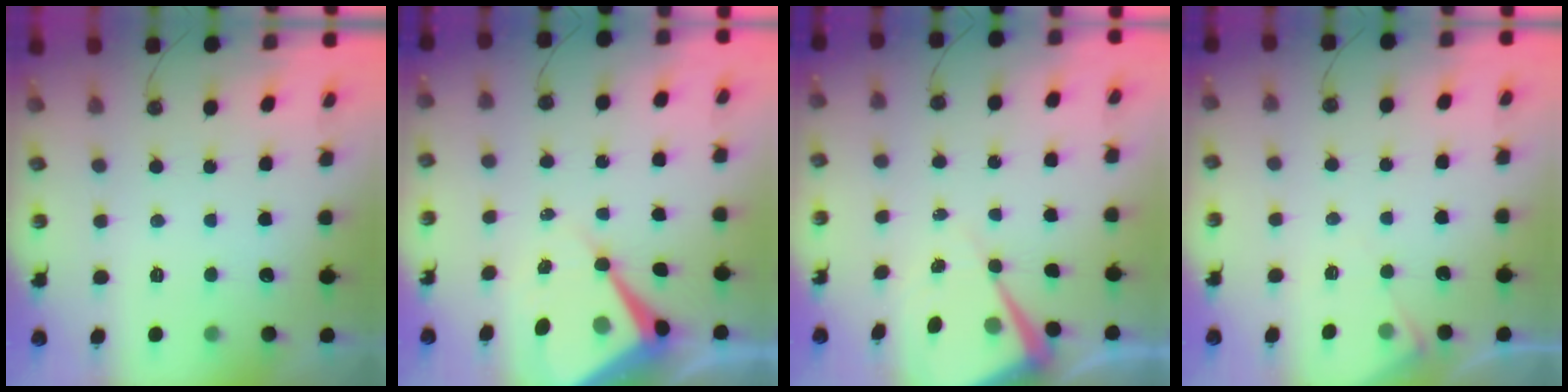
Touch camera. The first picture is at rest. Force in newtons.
{"total": 10.0, "press": 9.9, "slide": 1.1}
{"total": 7.8, "press": 7.8, "slide": 0.7}
{"total": 5.0, "press": 4.9, "slide": 0.7}